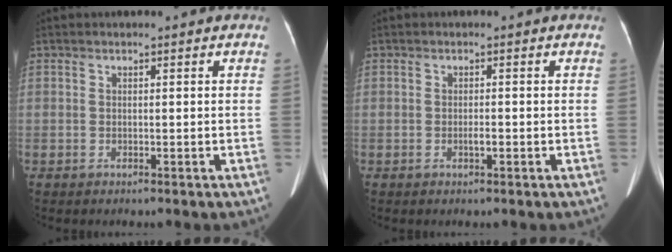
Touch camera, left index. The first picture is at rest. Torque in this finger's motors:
{"motor_torque": [0.23, 0.07, 0.07, 0.05]}